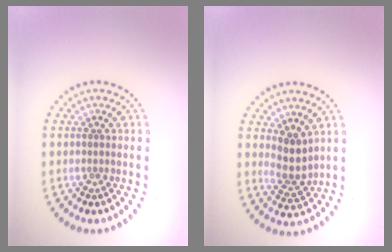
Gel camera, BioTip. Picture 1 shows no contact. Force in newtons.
{"total": 2.7, "press": 2.1, "slide": 1.7}